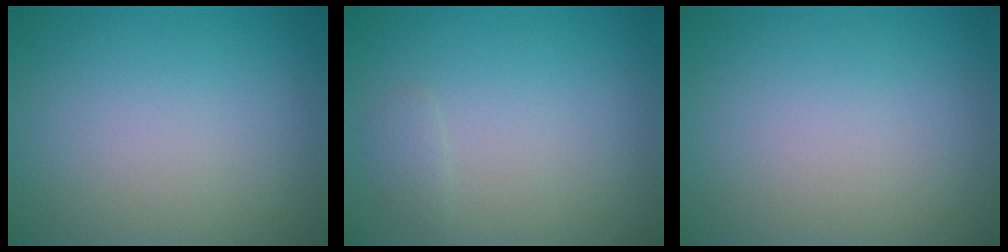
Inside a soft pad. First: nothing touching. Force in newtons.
{"total": 0.8, "press": 0.8, "slide": 0.1}
{"total": 0.0}